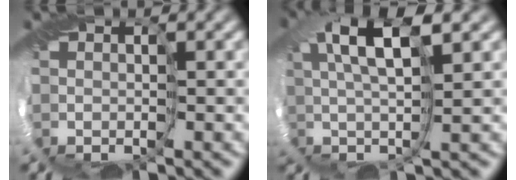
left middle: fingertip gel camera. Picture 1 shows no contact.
{"total": 5.6, "force": [2.0, 1.2, 5.1], "torque": [-0.092, 0.020, 0.028]}